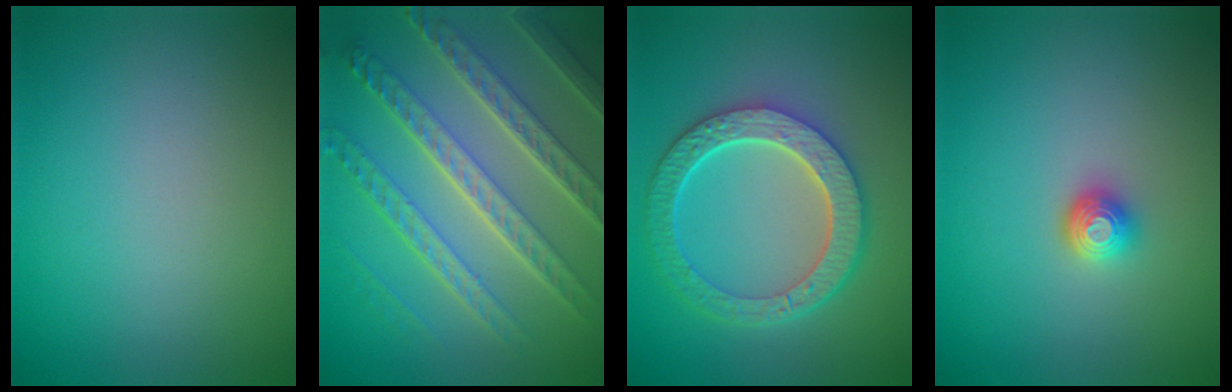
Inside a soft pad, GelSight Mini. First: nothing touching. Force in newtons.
{"total": 8.4, "press": 6.1, "slide": 5.8}
{"total": 6.4, "press": 4.9, "slide": 4.1}
{"total": 1.5, "press": 1.3, "slide": 0.8}